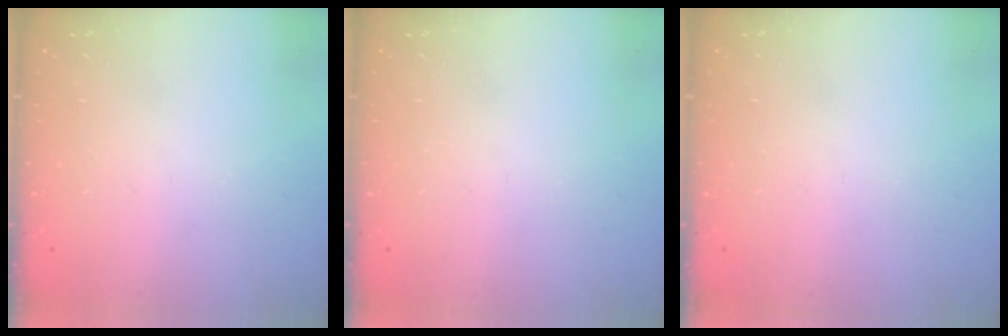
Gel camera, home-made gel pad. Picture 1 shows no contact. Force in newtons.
{"total": 0.0}
{"total": 0.0}